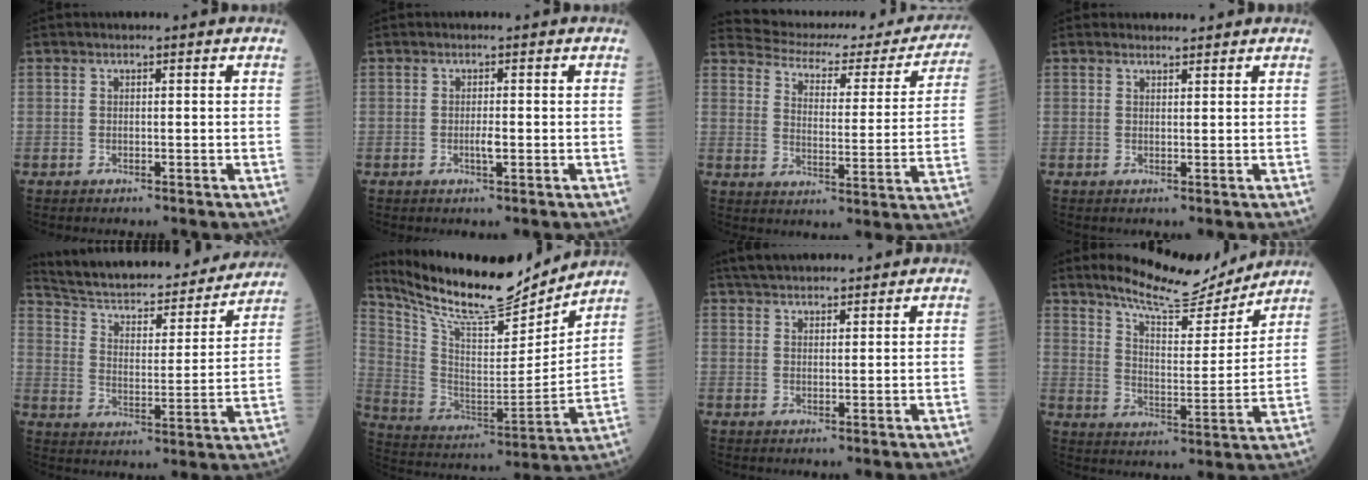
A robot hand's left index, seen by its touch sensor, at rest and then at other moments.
{"total": 1.3, "force": [-0.2, 0.1, 1.3], "torque": [-0.026, -0.002, -0.003]}
{"total": 22.1, "force": [20.9, 5.4, 4.6], "torque": [-0.057, -0.054, 0.246]}
{"total": 1.6, "force": [1.5, 0.4, 0.0], "torque": [-0.010, 0.006, 0.025]}
{"total": 22.7, "force": [20.8, 4.6, 7.9], "torque": [-0.136, 0.004, 0.301]}
{"total": 19.8, "force": [18.2, 3.0, 7.0], "torque": [-0.152, -0.020, 0.308]}
{"total": 9.3, "force": [8.4, 1.9, 3.6], "torque": [-0.058, 0.036, 0.132]}
{"total": 12.9, "force": [12.1, 1.6, 3.9], "torque": [-0.069, -0.008, 0.190]}